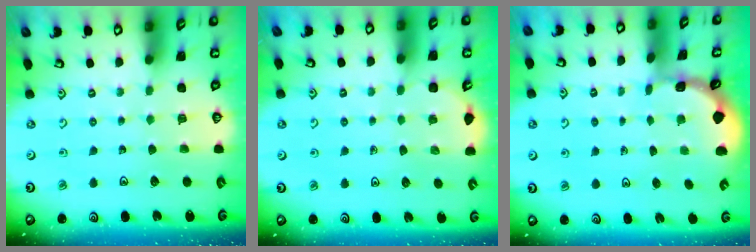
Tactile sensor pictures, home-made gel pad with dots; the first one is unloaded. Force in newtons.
{"total": 2.6, "press": 2.4, "slide": 1.0}
{"total": 0.7, "press": 0.7, "slide": 0.3}